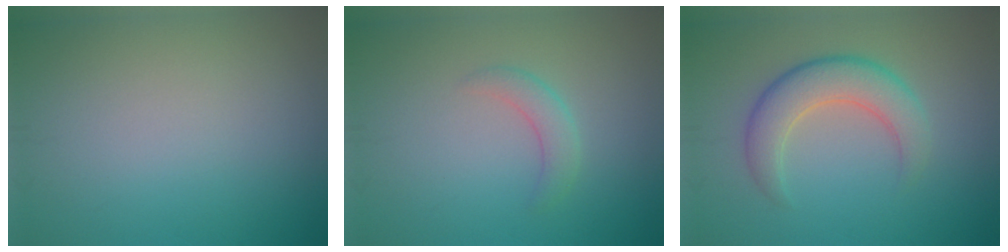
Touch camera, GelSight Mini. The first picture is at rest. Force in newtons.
{"total": 1.8, "press": 1.8, "slide": 0.0}
{"total": 4.8, "press": 4.7, "slide": 0.4}